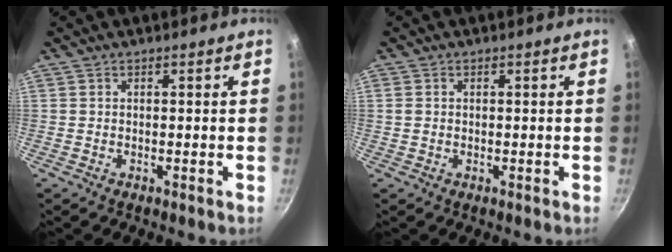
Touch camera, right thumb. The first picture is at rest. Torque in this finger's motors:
{"motor_torque": [0.18, -0.19, -0.57, 0.08, 0.08]}